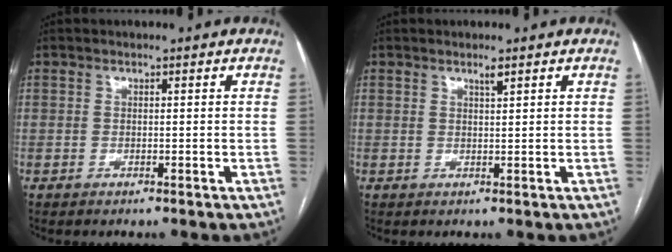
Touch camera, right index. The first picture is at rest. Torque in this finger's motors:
{"motor_torque": [0.02, 0.05, 0.02, 0.02]}